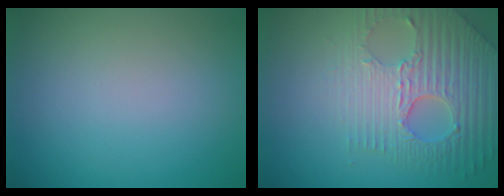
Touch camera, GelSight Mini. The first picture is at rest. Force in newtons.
{"total": 7.0, "press": 5.2, "slide": 4.7}